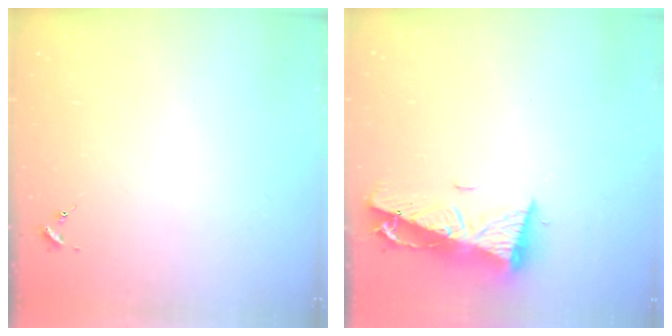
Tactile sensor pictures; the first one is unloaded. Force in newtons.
{"total": 9.3, "press": 9.3, "slide": 1.1}